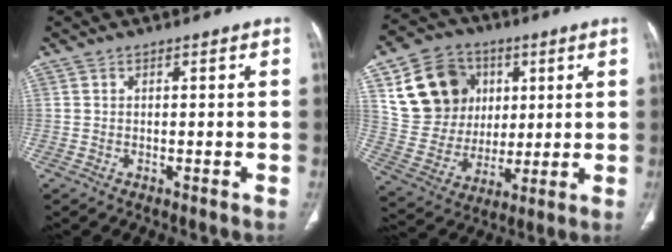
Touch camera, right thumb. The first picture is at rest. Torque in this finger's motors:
{"motor_torque": [1.03, 1.34, 0.29, -0.16, 0.07]}